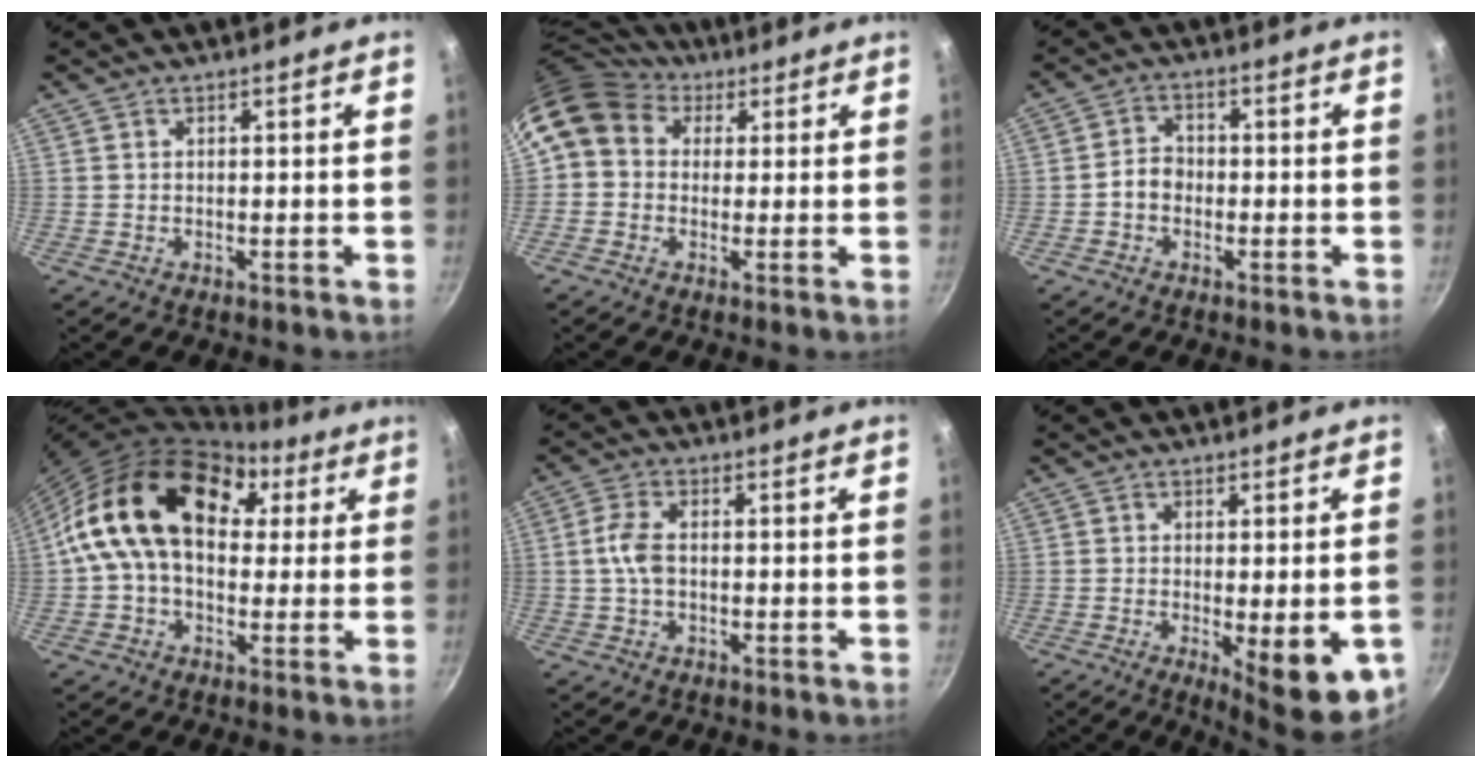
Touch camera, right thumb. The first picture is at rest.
{"total": 10.6, "force": [3.5, 8.5, 5.3], "torque": [-0.082, 0.014, 0.044]}
{"total": 3.6, "force": [-1.0, 3.0, 1.9], "torque": [-0.015, 0.020, -0.022]}
{"total": 21.0, "force": [4.8, 14.1, 14.8], "torque": [-0.218, 0.030, 0.065]}
{"total": 4.9, "force": [-0.1, 2.8, 4.0], "torque": [-0.085, 0.013, -0.006]}
{"total": 11.9, "force": [-3.6, 3.3, 10.9], "torque": [-0.128, -0.007, -0.038]}